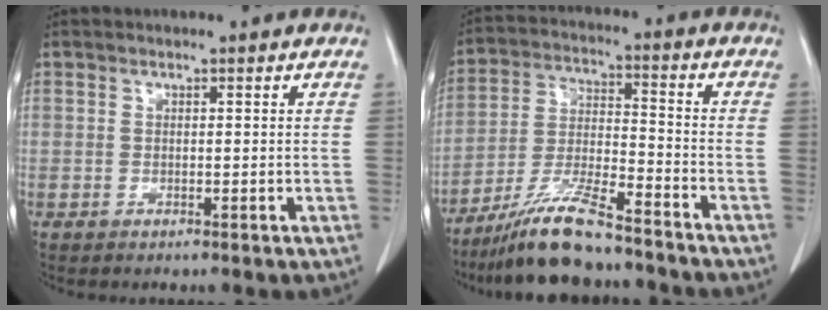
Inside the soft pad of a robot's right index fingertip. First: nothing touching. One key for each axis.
{"total": 12.1, "fx": -9.9, "fy": 1.3, "fz": 6.9, "tx": -0.133, "ty": -0.016, "tz": -0.183}